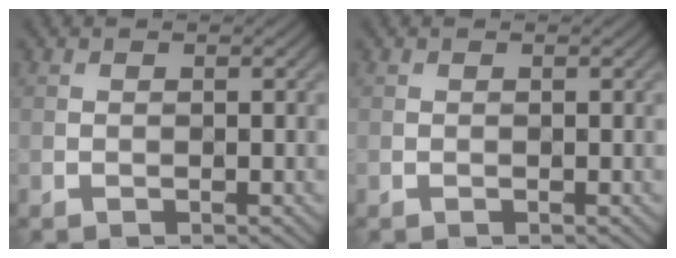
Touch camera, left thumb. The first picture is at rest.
{"total": 0.0}